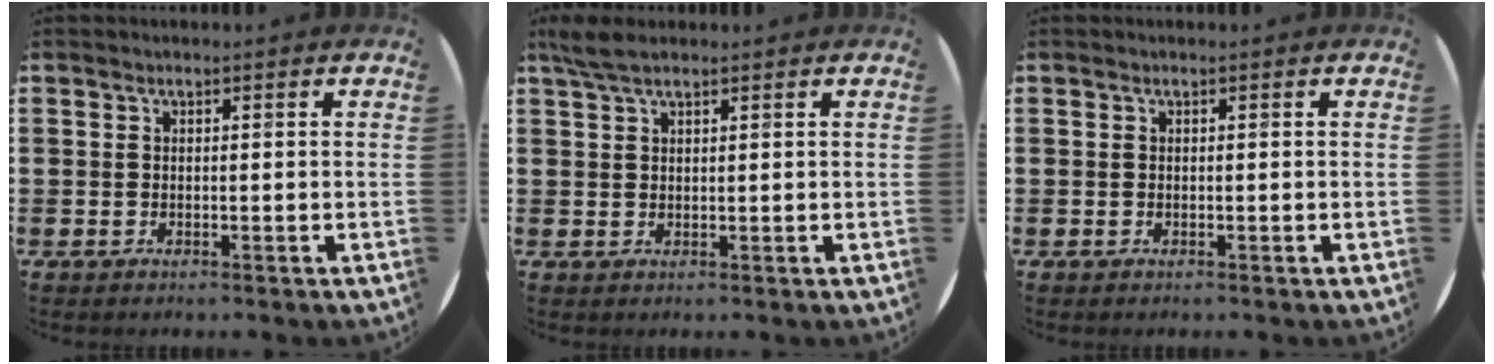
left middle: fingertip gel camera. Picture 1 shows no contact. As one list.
[{"total": 3.1, "force": [2.3, 0.9, 1.9], "torque": [-0.042, 0.006, 0.041]}, {"total": 0.0}]